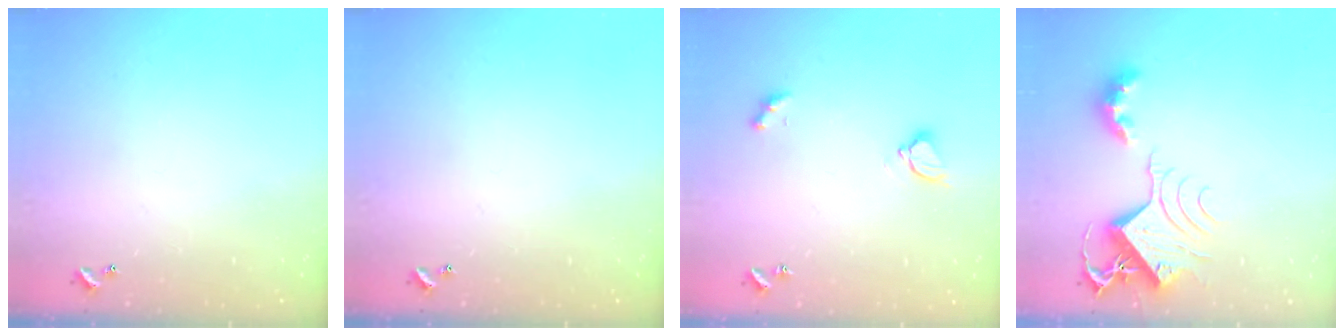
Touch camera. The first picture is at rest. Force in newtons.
{"total": 0.0}
{"total": 3.2, "press": 3.2, "slide": 0.4}
{"total": 10.1, "press": 10.0, "slide": 1.5}